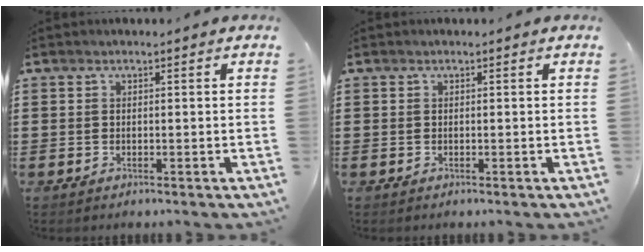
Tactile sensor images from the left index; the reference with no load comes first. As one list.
[{"total": 0.0}]